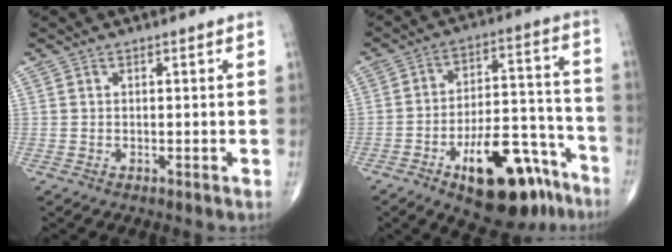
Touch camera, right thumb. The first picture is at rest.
{"total": 19.8, "force": [-11.2, 8.6, 13.9], "torque": [-0.167, 0.081, -0.163]}